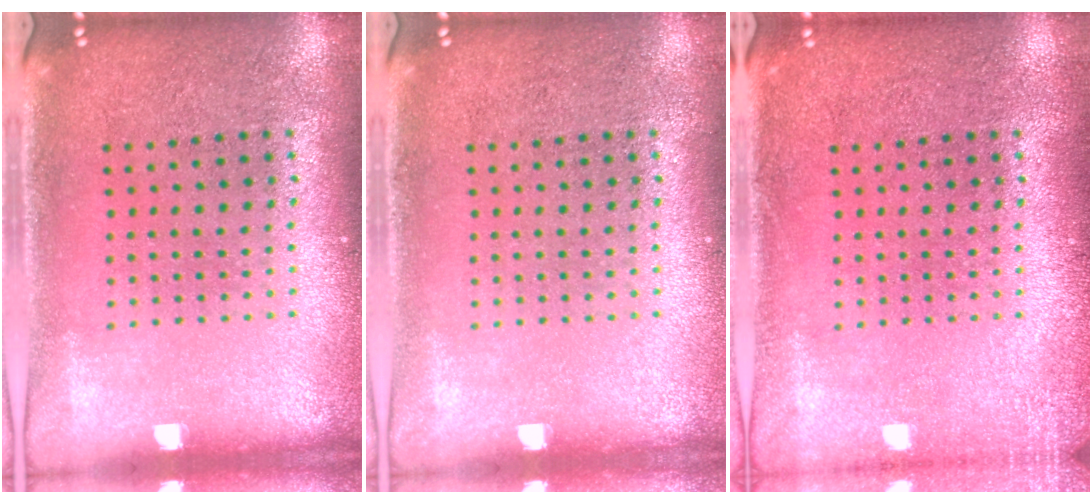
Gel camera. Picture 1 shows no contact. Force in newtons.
{"total": 0.0}
{"total": 1.4, "press": 1.4, "slide": 0.2}